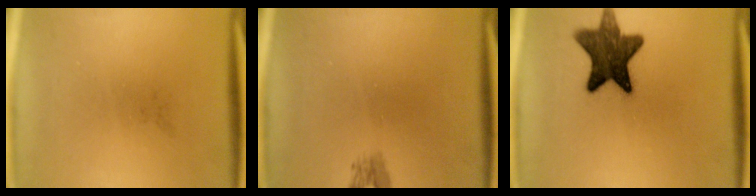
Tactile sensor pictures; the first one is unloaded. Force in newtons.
{"total": 1.3}
{"total": 11.5}